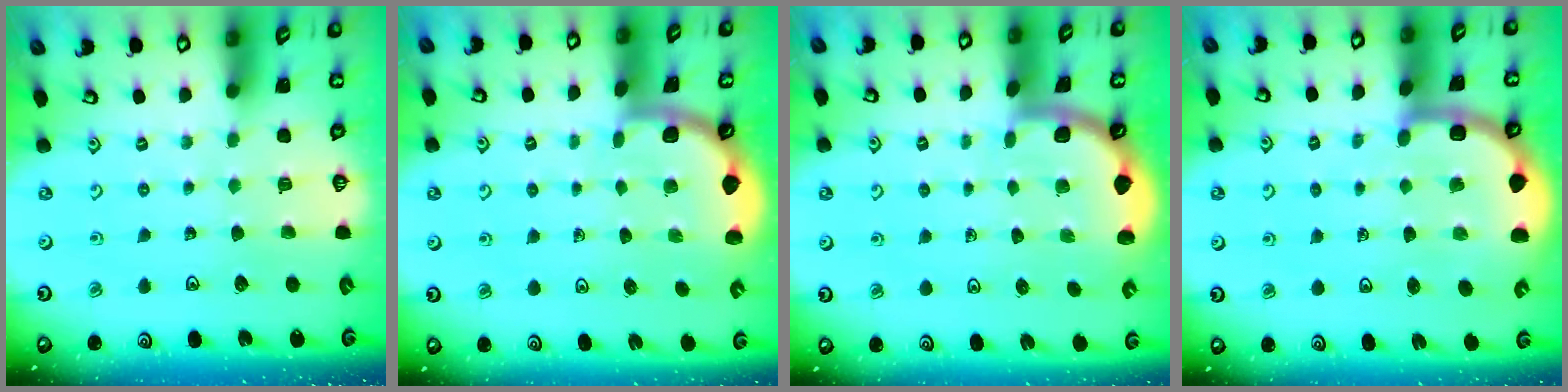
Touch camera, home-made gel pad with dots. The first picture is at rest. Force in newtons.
{"total": 1.9, "press": 1.9, "slide": 0.0}
{"total": 1.9, "press": 1.9, "slide": 0.0}
{"total": 6.2, "press": 6.0, "slide": 1.5}